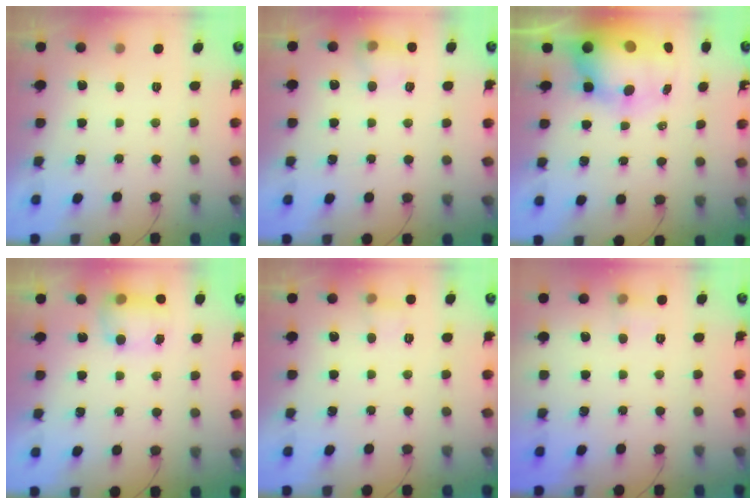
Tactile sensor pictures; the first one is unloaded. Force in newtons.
{"total": 7.5, "press": 7.2, "slide": 1.8}
{"total": 15.5, "press": 15.0, "slide": 4.2}
{"total": 6.6, "press": 6.5, "slide": 0.9}
{"total": 4.5, "press": 4.3, "slide": 1.3}
{"total": 6.4, "press": 6.3, "slide": 1.4}